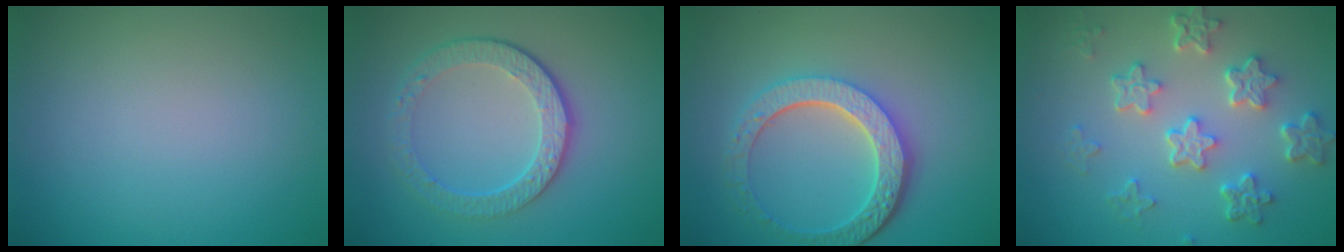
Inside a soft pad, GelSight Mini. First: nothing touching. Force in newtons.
{"total": 4.8, "press": 3.4, "slide": 3.4}
{"total": 6.0, "press": 4.4, "slide": 4.0}
{"total": 5.4, "press": 4.0, "slide": 3.6}